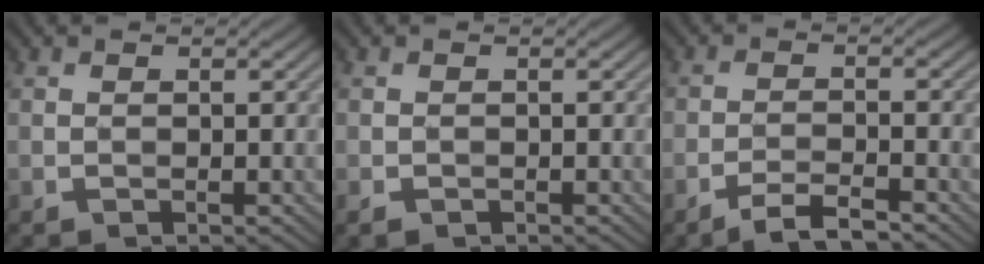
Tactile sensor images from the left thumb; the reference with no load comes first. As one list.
[{"total": 1.2, "force": [-0.8, 0.8, 0.6], "torque": [-0.017, -0.003, -0.013]}, {"total": 3.7, "force": [-3.0, 0.4, 2.2], "torque": [-0.047, 0.008, -0.059]}]